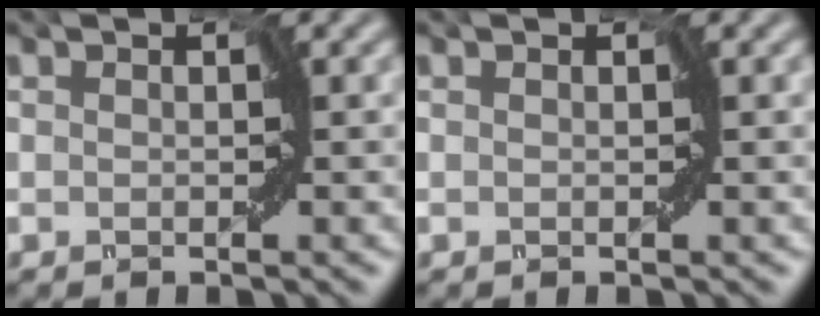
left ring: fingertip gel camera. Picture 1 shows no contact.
{"total": 0.0}